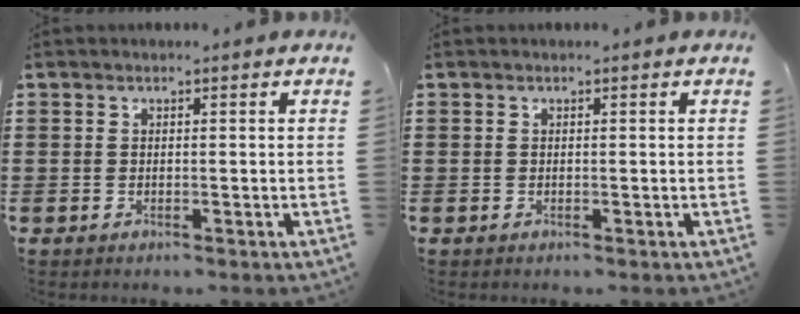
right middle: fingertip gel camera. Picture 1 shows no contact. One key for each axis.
{"total": 0.0}